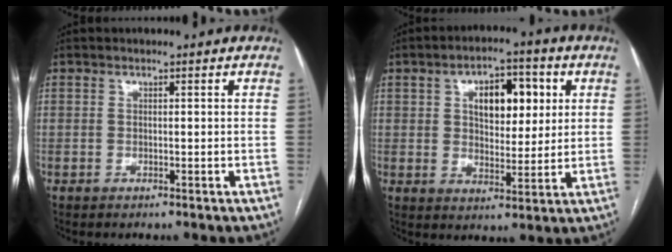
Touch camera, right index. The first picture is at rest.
{"total": 9.6, "force": [2.9, 4.9, 7.7], "torque": [-0.114, 0.018, 0.047]}